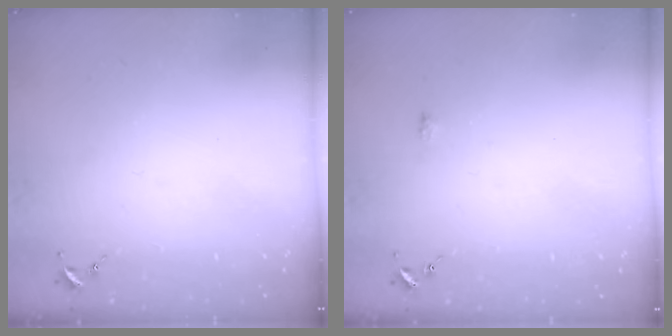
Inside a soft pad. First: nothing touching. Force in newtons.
{"total": 3.8, "press": 3.8, "slide": 0.5}